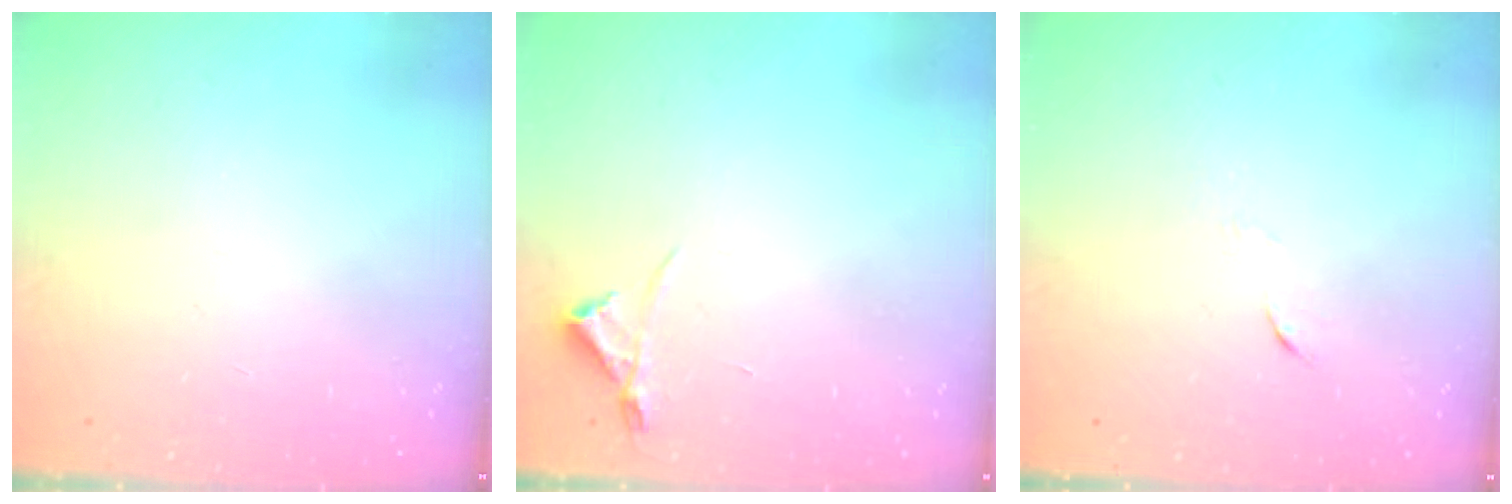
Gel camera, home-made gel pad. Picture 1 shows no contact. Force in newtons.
{"total": 3.0, "press": 2.9, "slide": 0.5}
{"total": 4.0, "press": 4.0, "slide": 0.6}